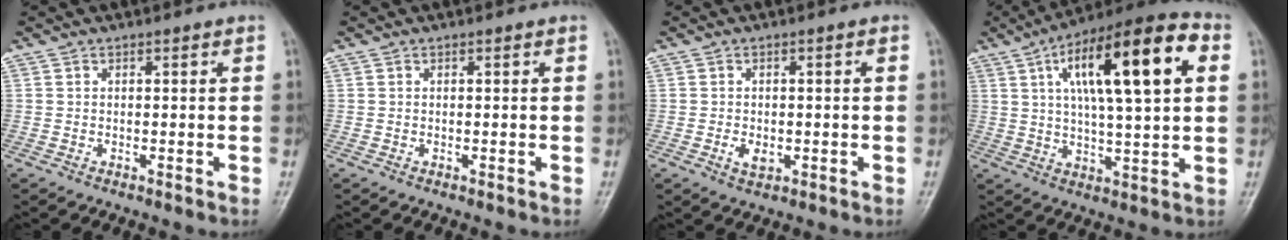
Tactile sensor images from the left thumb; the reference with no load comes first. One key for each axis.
{"total": 0.0}
{"total": 3.1, "fx": -0.9, "fy": 1.8, "fz": 2.4, "tx": -0.040, "ty": 0.006, "tz": -0.011}
{"total": 21.0, "fx": 6.3, "fy": 6.3, "fz": 19.0, "tx": -0.293, "ty": 0.015, "tz": 0.092}